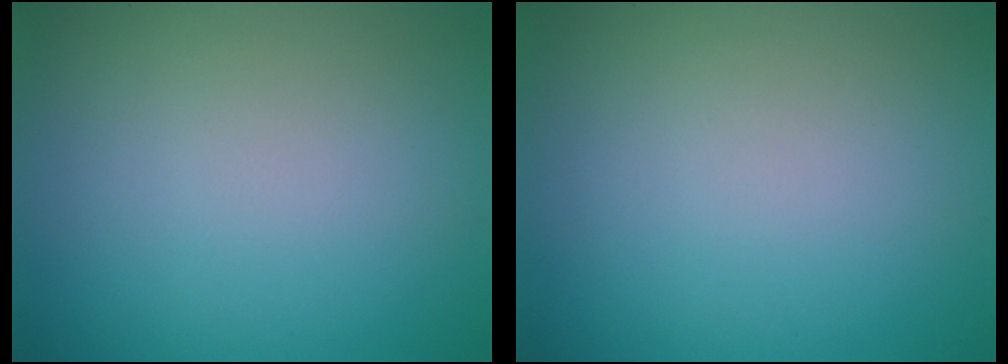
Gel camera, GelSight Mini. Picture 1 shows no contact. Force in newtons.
{"total": 0.0}